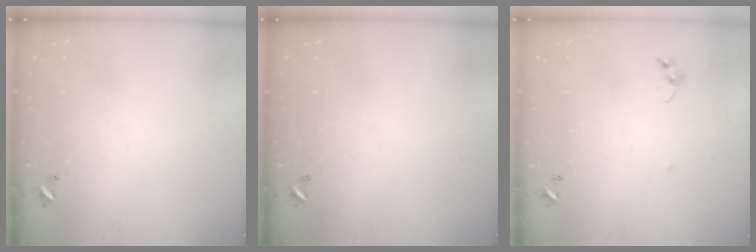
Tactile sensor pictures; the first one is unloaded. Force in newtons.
{"total": 0.0}
{"total": 5.0, "press": 5.0, "slide": 0.6}